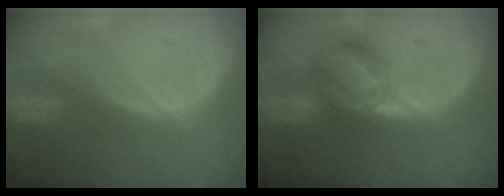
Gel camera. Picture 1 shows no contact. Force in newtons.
{"total": 5.7, "press": 5.6, "slide": 0.9}